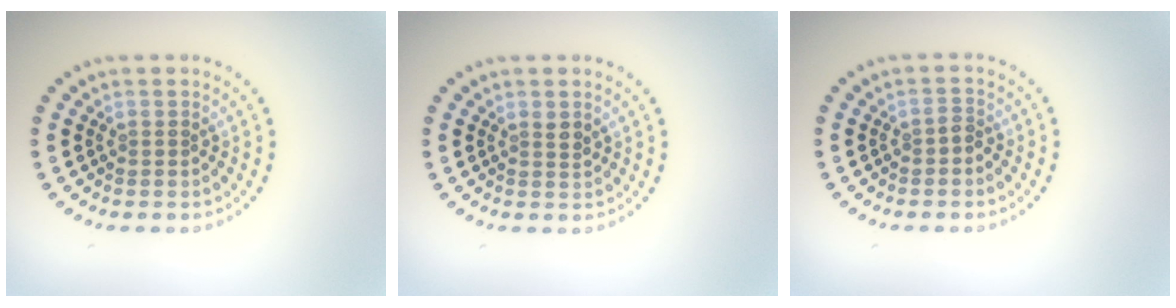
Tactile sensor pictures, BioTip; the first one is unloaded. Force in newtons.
{"total": 1.0, "press": 0.8, "slide": 0.5}
{"total": 0.9, "press": 0.7, "slide": 0.6}